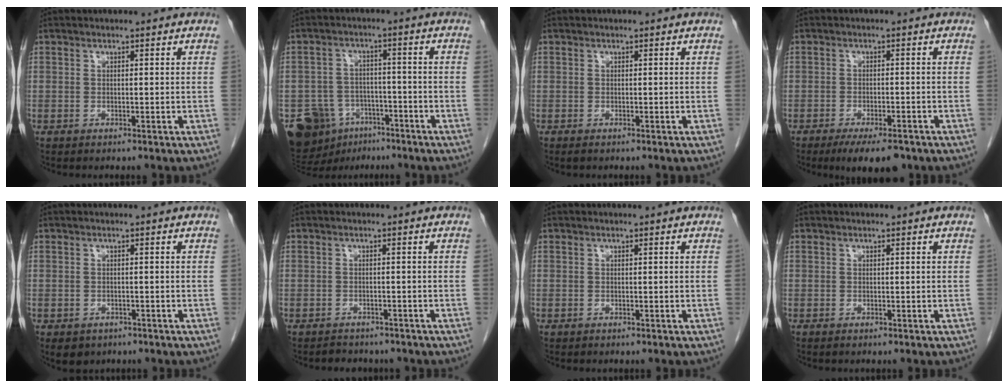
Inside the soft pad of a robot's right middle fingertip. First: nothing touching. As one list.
[{"total": 12.3, "force": [-7.2, 8.9, 4.4], "torque": [-0.096, 0.018, -0.107]}, {"total": 0.5, "force": [-0.4, 0.2, 0.3], "torque": [-0.009, -0.002, -0.005]}, {"total": 7.2, "force": [-5.4, 2.0, 4.4], "torque": [-0.061, -0.009, -0.081]}, {"total": 4.3, "force": [-2.8, 3.0, 1.2], "torque": [-0.012, 0.001, -0.034]}, {"total": 4.3, "force": [-3.8, 1.8, 0.8], "torque": [-0.013, 0.001, -0.047]}, {"total": 0.0}, {"total": 0.0}]